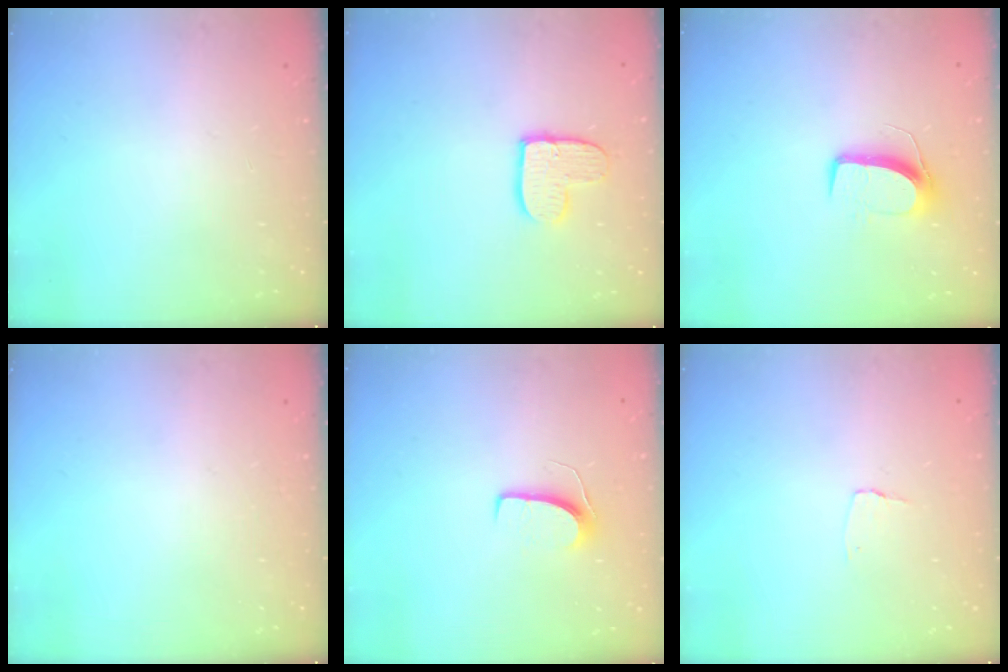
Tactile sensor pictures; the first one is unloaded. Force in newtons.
{"total": 9.4, "press": 9.3, "slide": 0.7}
{"total": 8.6, "press": 8.5, "slide": 0.4}
{"total": 0.0}
{"total": 6.5, "press": 6.5, "slide": 0.4}
{"total": 2.6, "press": 2.6, "slide": 0.2}